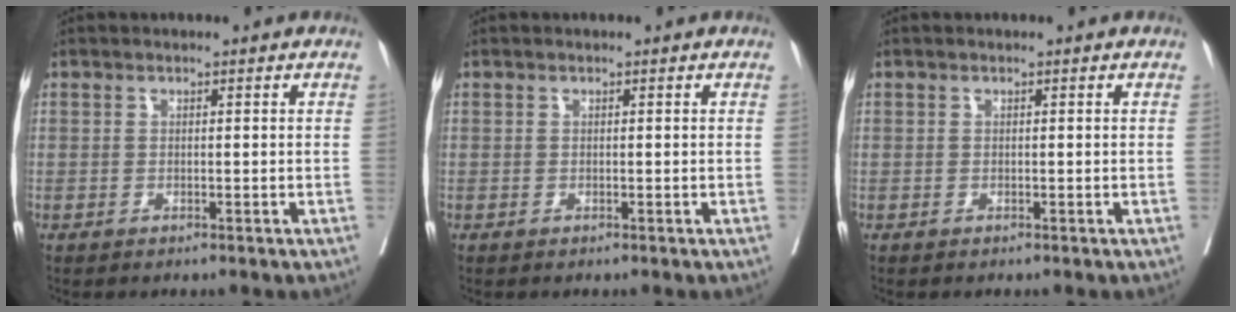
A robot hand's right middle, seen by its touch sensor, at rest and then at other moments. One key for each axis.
{"total": 0.0}
{"total": 0.0}